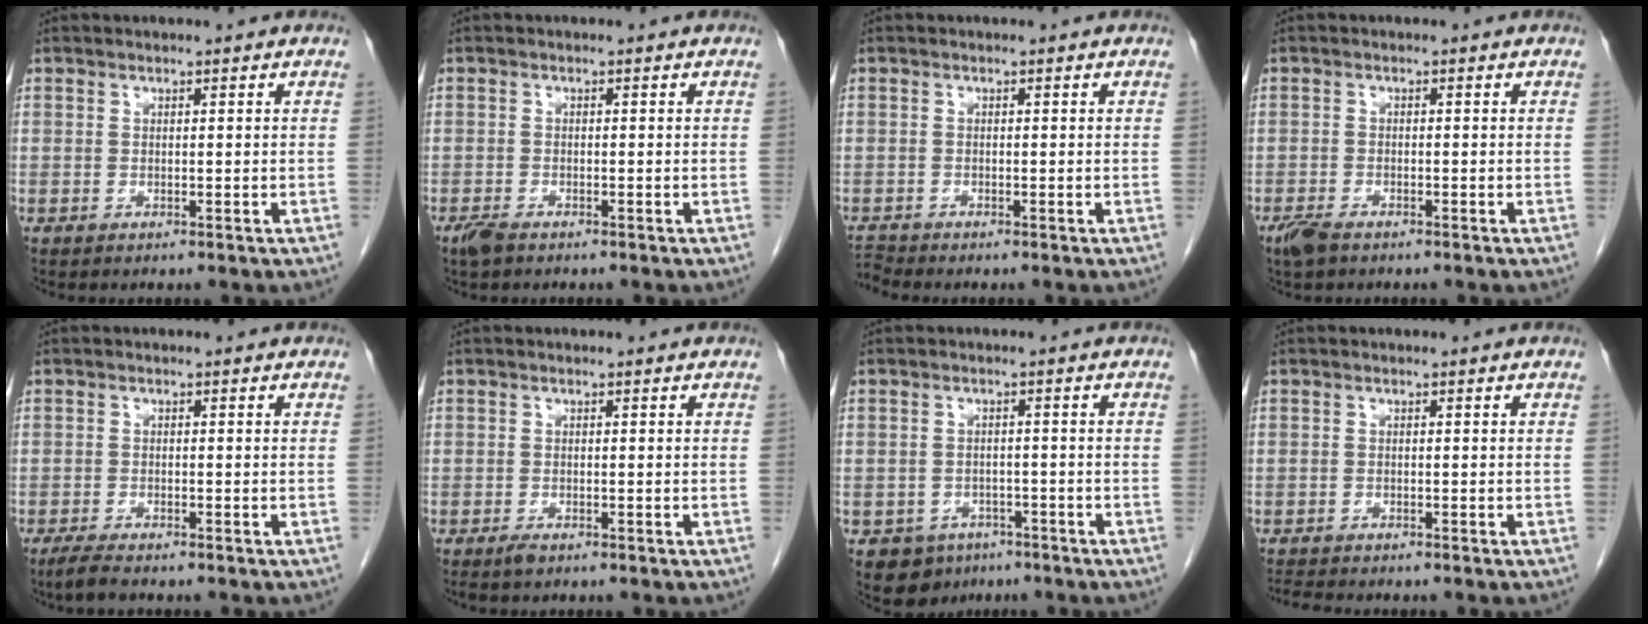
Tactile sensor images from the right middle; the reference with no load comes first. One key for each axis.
{"total": 2.0, "fx": -1.5, "fy": 0.7, "fz": 1.1, "tx": -0.029, "ty": -0.004, "tz": -0.027}
{"total": 1.5, "fx": -1.3, "fy": -0.7, "fz": -0.5, "tx": 0.004, "ty": -0.016, "tz": -0.025}
{"total": 2.7, "fx": -2.0, "fy": 1.0, "fz": 1.6, "tx": -0.036, "ty": -0.005, "tz": -0.035}
{"total": 2.6, "fx": -2.1, "fy": 0.3, "fz": 1.4, "tx": -0.037, "ty": -0.008, "tz": -0.040}
{"total": 1.1, "fx": -0.8, "fy": 0.2, "fz": 0.6, "tx": -0.015, "ty": -0.002, "tz": -0.013}
{"total": 2.6, "fx": -2.1, "fy": 0.4, "fz": 1.4, "tx": -0.036, "ty": -0.007, "tz": -0.039}
{"total": 2.1, "fx": -2.1, "fy": -0.1, "fz": 0.5, "tx": -0.013, "ty": -0.010, "tz": -0.035}